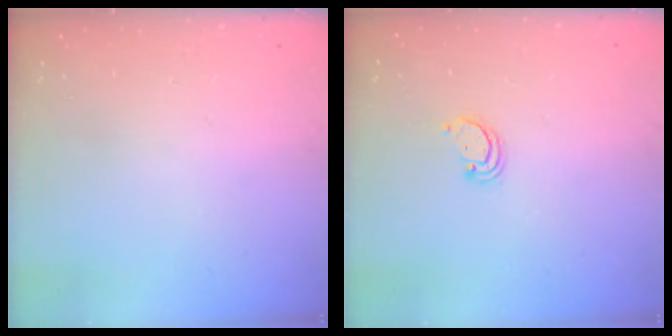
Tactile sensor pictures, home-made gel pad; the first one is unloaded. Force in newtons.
{"total": 2.2, "press": 2.2, "slide": 0.2}